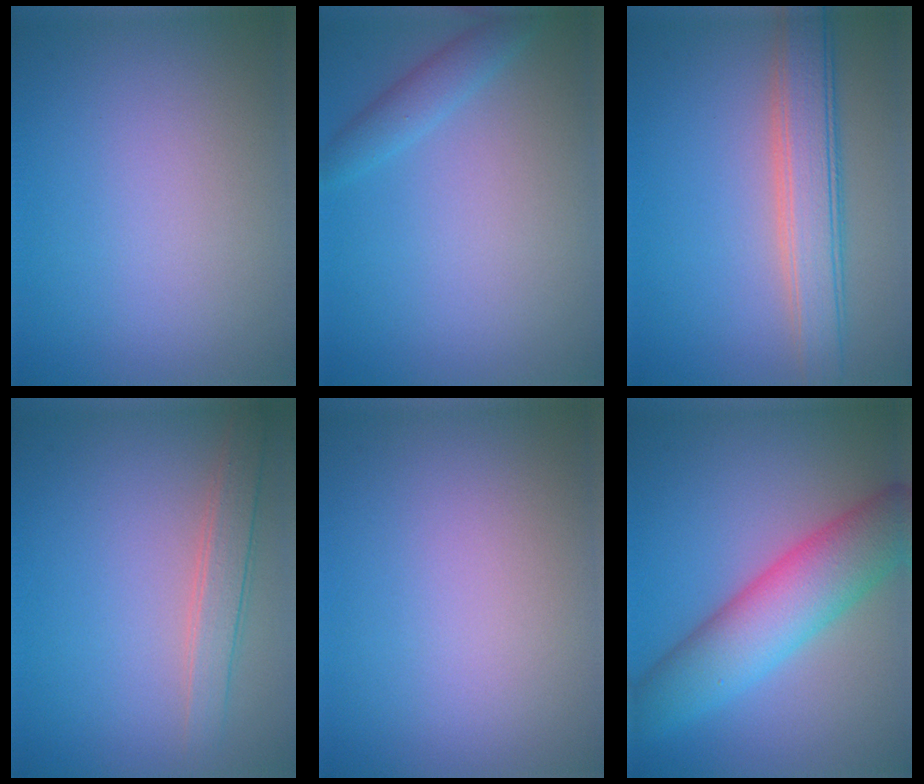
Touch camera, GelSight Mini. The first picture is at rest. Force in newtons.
{"total": 1.9, "press": 1.9, "slide": 0.1}
{"total": 5.0, "press": 5.0, "slide": 0.1}
{"total": 2.6, "press": 2.6, "slide": 0.1}
{"total": 0.0}
{"total": 7.6, "press": 7.6, "slide": 0.2}